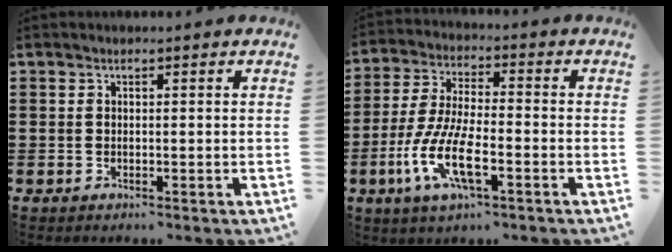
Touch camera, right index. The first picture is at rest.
{"total": 10.1, "force": [-4.3, 3.0, 8.6], "torque": [-0.207, -0.016, -0.086]}